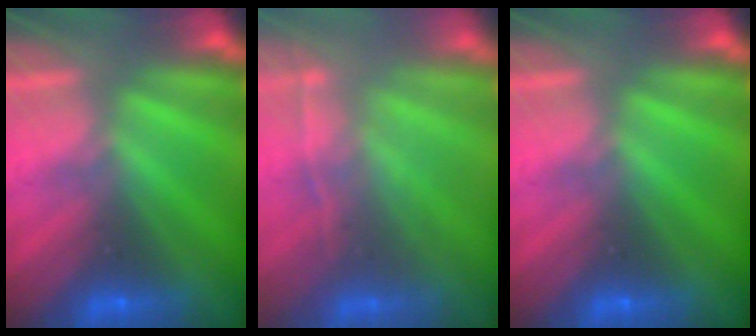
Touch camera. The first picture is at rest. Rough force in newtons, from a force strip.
{"total": 1.9}
{"total": 0.0}